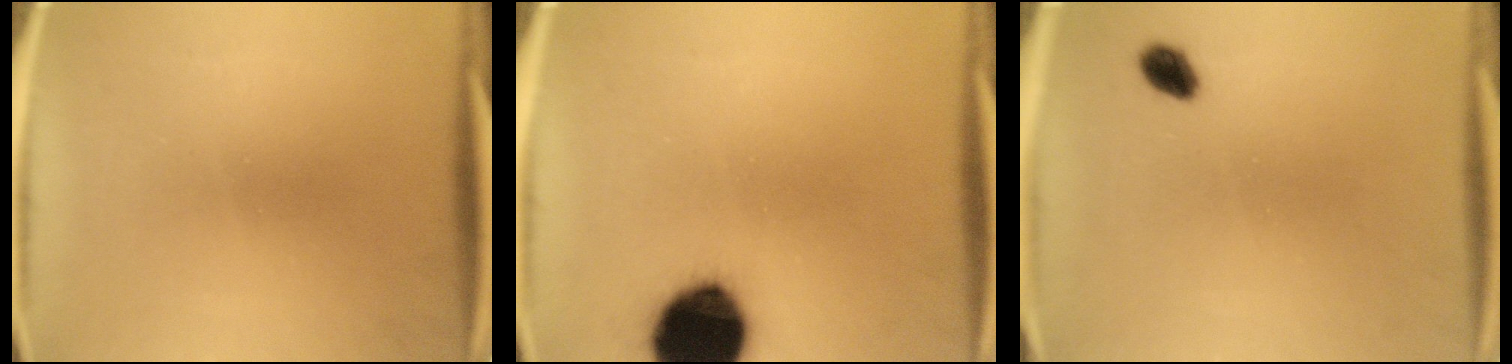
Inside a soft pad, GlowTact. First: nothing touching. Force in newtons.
{"total": 19.6}
{"total": 2.8}